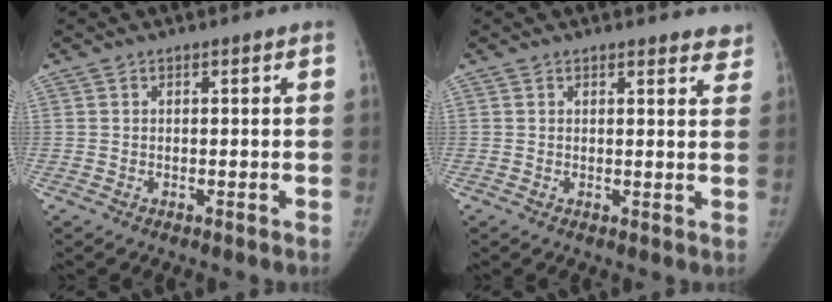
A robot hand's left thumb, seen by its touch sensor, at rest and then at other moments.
{"total": 4.9, "force": [4.4, 1.7, 1.4], "torque": [0.021, -0.019, 0.040]}